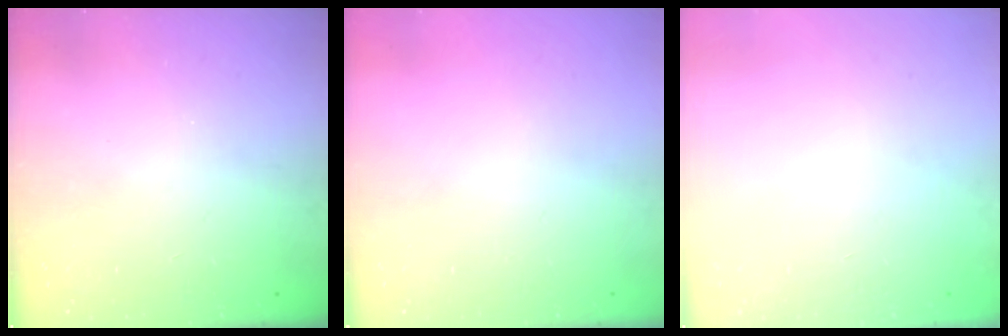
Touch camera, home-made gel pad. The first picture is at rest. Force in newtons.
{"total": 0.0}
{"total": 0.0}